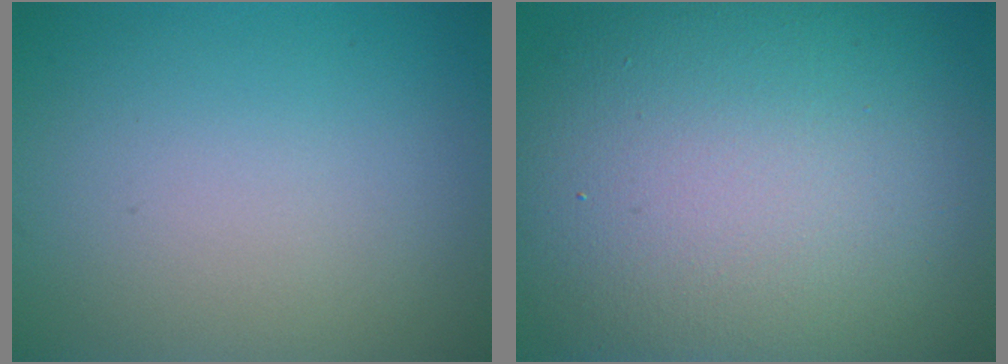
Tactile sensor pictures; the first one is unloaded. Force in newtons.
{"total": 15.8, "press": 15.8, "slide": 1.0}